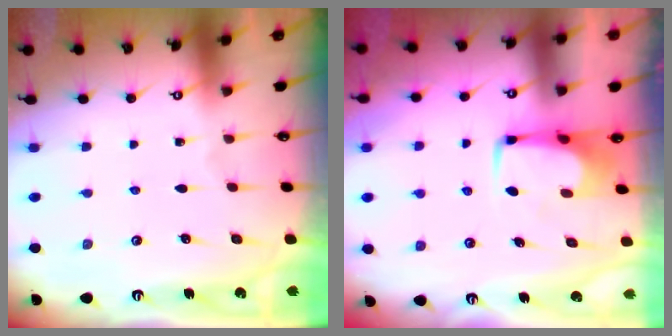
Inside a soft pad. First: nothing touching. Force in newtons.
{"total": 0.0}